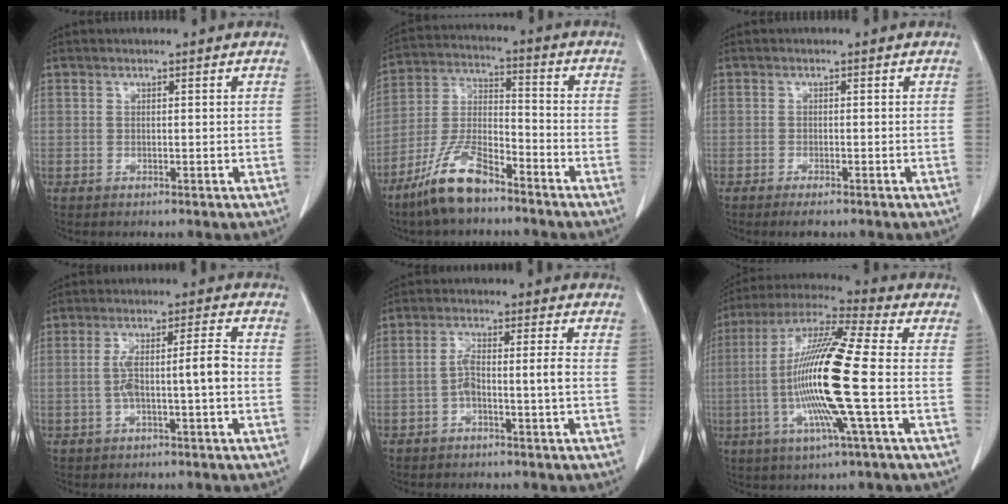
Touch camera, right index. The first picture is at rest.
{"total": 11.2, "force": [-8.1, 2.9, 7.1], "torque": [-0.155, -0.009, -0.161]}
{"total": 2.3, "force": [-1.7, 0.5, 1.4], "torque": [-0.023, -0.004, -0.025]}
{"total": 6.4, "force": [-1.2, 0.6, 6.3], "torque": [-0.120, 0.025, -0.016]}
{"total": 4.6, "force": [-1.4, 0.2, 4.4], "torque": [-0.087, 0.020, -0.022]}
{"total": 17.3, "force": [-2.7, -0.1, 17.1], "torque": [-0.343, -0.006, -0.064]}